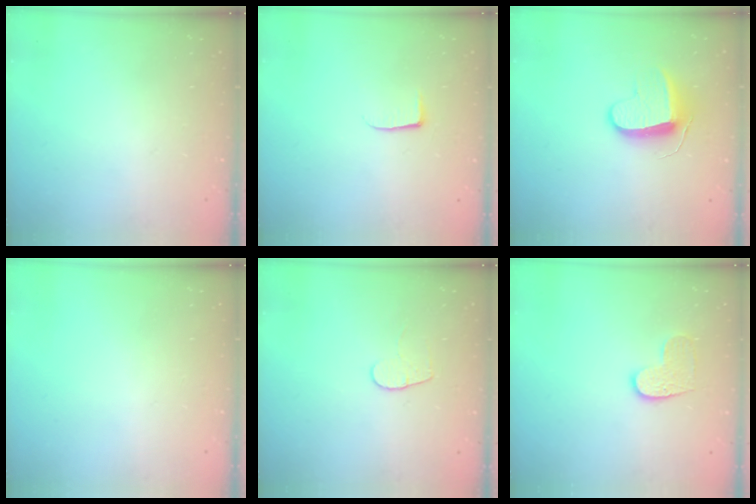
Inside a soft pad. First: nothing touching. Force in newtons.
{"total": 3.8, "press": 3.8, "slide": 0.5}
{"total": 9.6, "press": 9.6, "slide": 0.2}
{"total": 0.0}
{"total": 4.5, "press": 4.4, "slide": 0.5}
{"total": 6.4, "press": 6.4, "slide": 0.3}